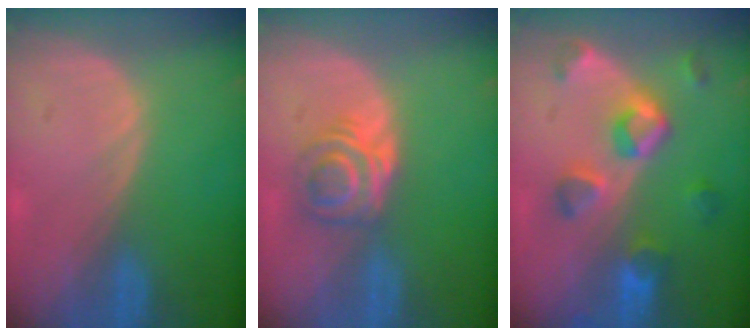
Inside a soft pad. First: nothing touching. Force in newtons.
{"total": 6.1, "press": 5.0, "slide": 3.5}
{"total": 7.3, "press": 7.1, "slide": 1.7}